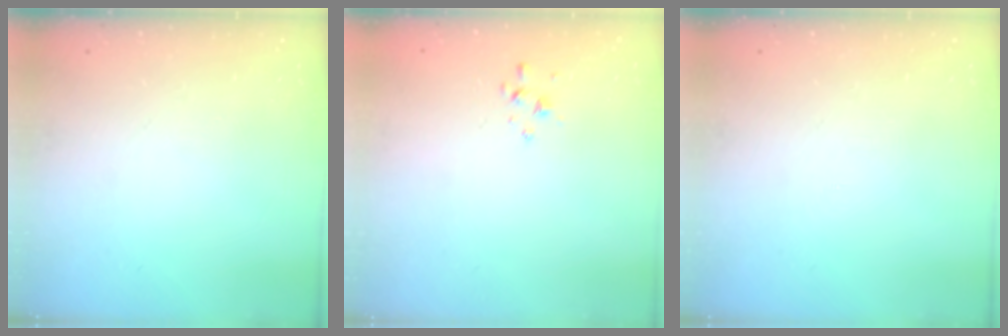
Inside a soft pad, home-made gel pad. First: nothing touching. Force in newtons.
{"total": 2.0, "press": 1.9, "slide": 0.6}
{"total": 0.0}